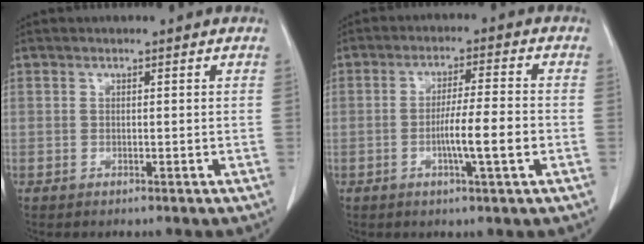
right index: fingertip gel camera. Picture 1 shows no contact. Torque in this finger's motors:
{"motor_torque": [0.82, -0.65, 0.32, 0.13]}